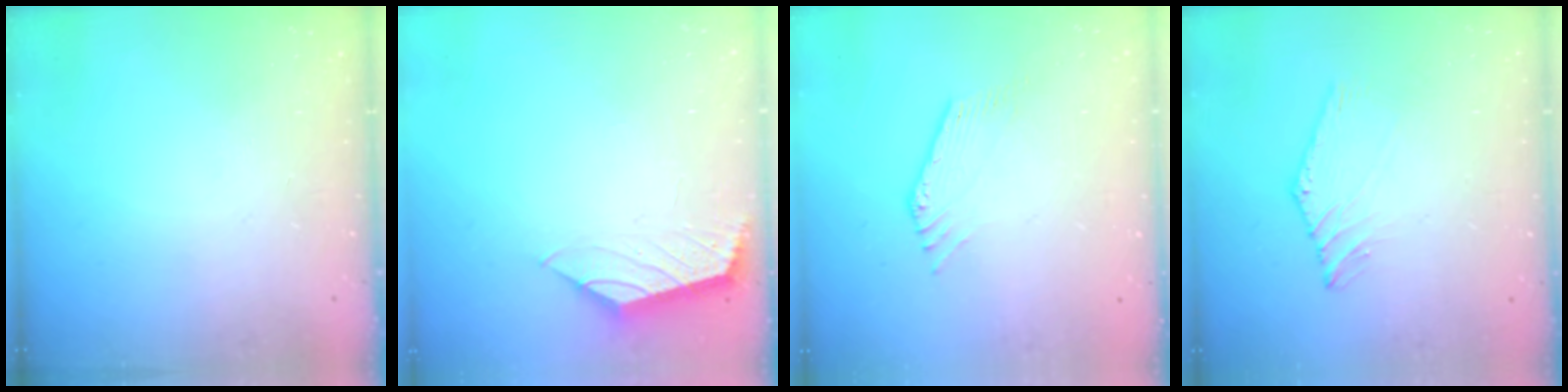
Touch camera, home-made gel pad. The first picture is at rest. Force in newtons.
{"total": 0.8, "press": 0.7, "slide": 0.3}
{"total": 0.5, "press": 0.3, "slide": 0.4}
{"total": 0.9, "press": 0.8, "slide": 0.3}